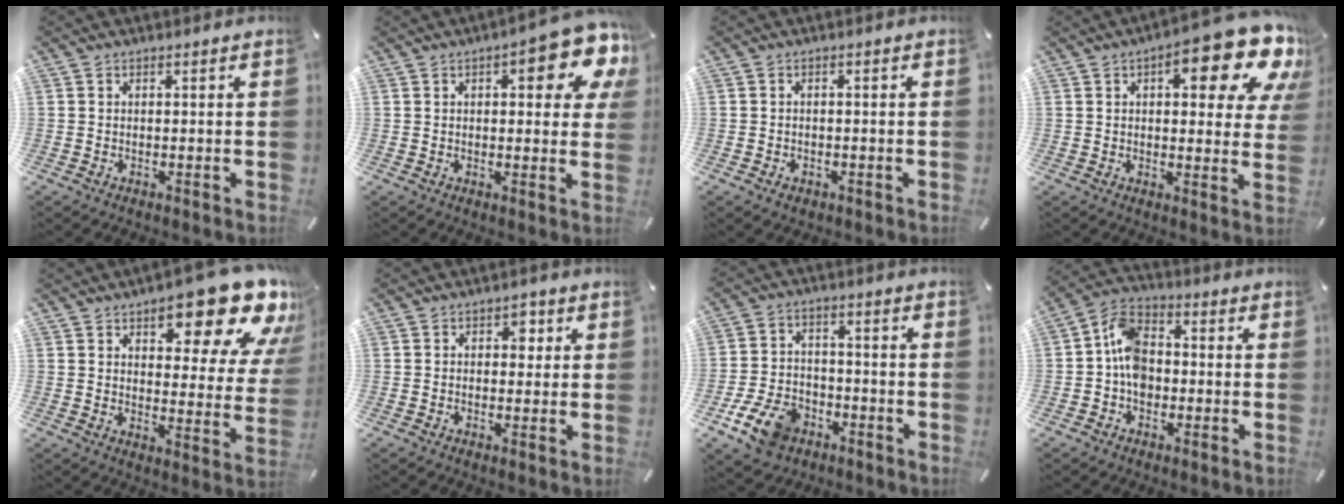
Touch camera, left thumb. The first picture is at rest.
{"total": 12.9, "force": [5.7, 4.9, 10.5], "torque": [-0.127, -0.033, 0.092]}
{"total": 1.4, "force": [-0.7, 1.1, 0.5], "torque": [-0.009, 0.004, -0.016]}
{"total": 17.3, "force": [8.4, 6.6, 13.5], "torque": [-0.166, -0.048, 0.131]}
{"total": 18.7, "force": [12.3, 7.8, 11.7], "torque": [-0.137, -0.092, 0.198]}
{"total": 2.9, "force": [0.8, 2.1, 1.9], "torque": [-0.008, -0.004, 0.003]}
{"total": 11.1, "force": [-5.8, 7.6, 5.6], "torque": [-0.104, 0.040, -0.103]}
{"total": 8.6, "force": [-1.6, 6.5, 5.4], "torque": [-0.115, 0.025, -0.027]}